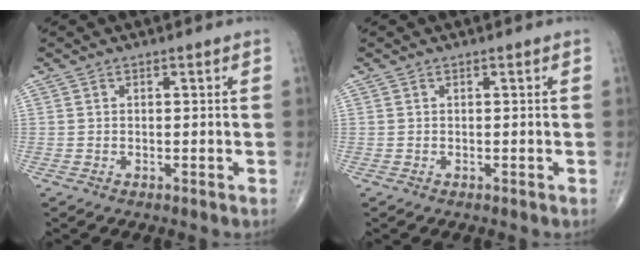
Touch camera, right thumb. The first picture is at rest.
{"total": 0.0}